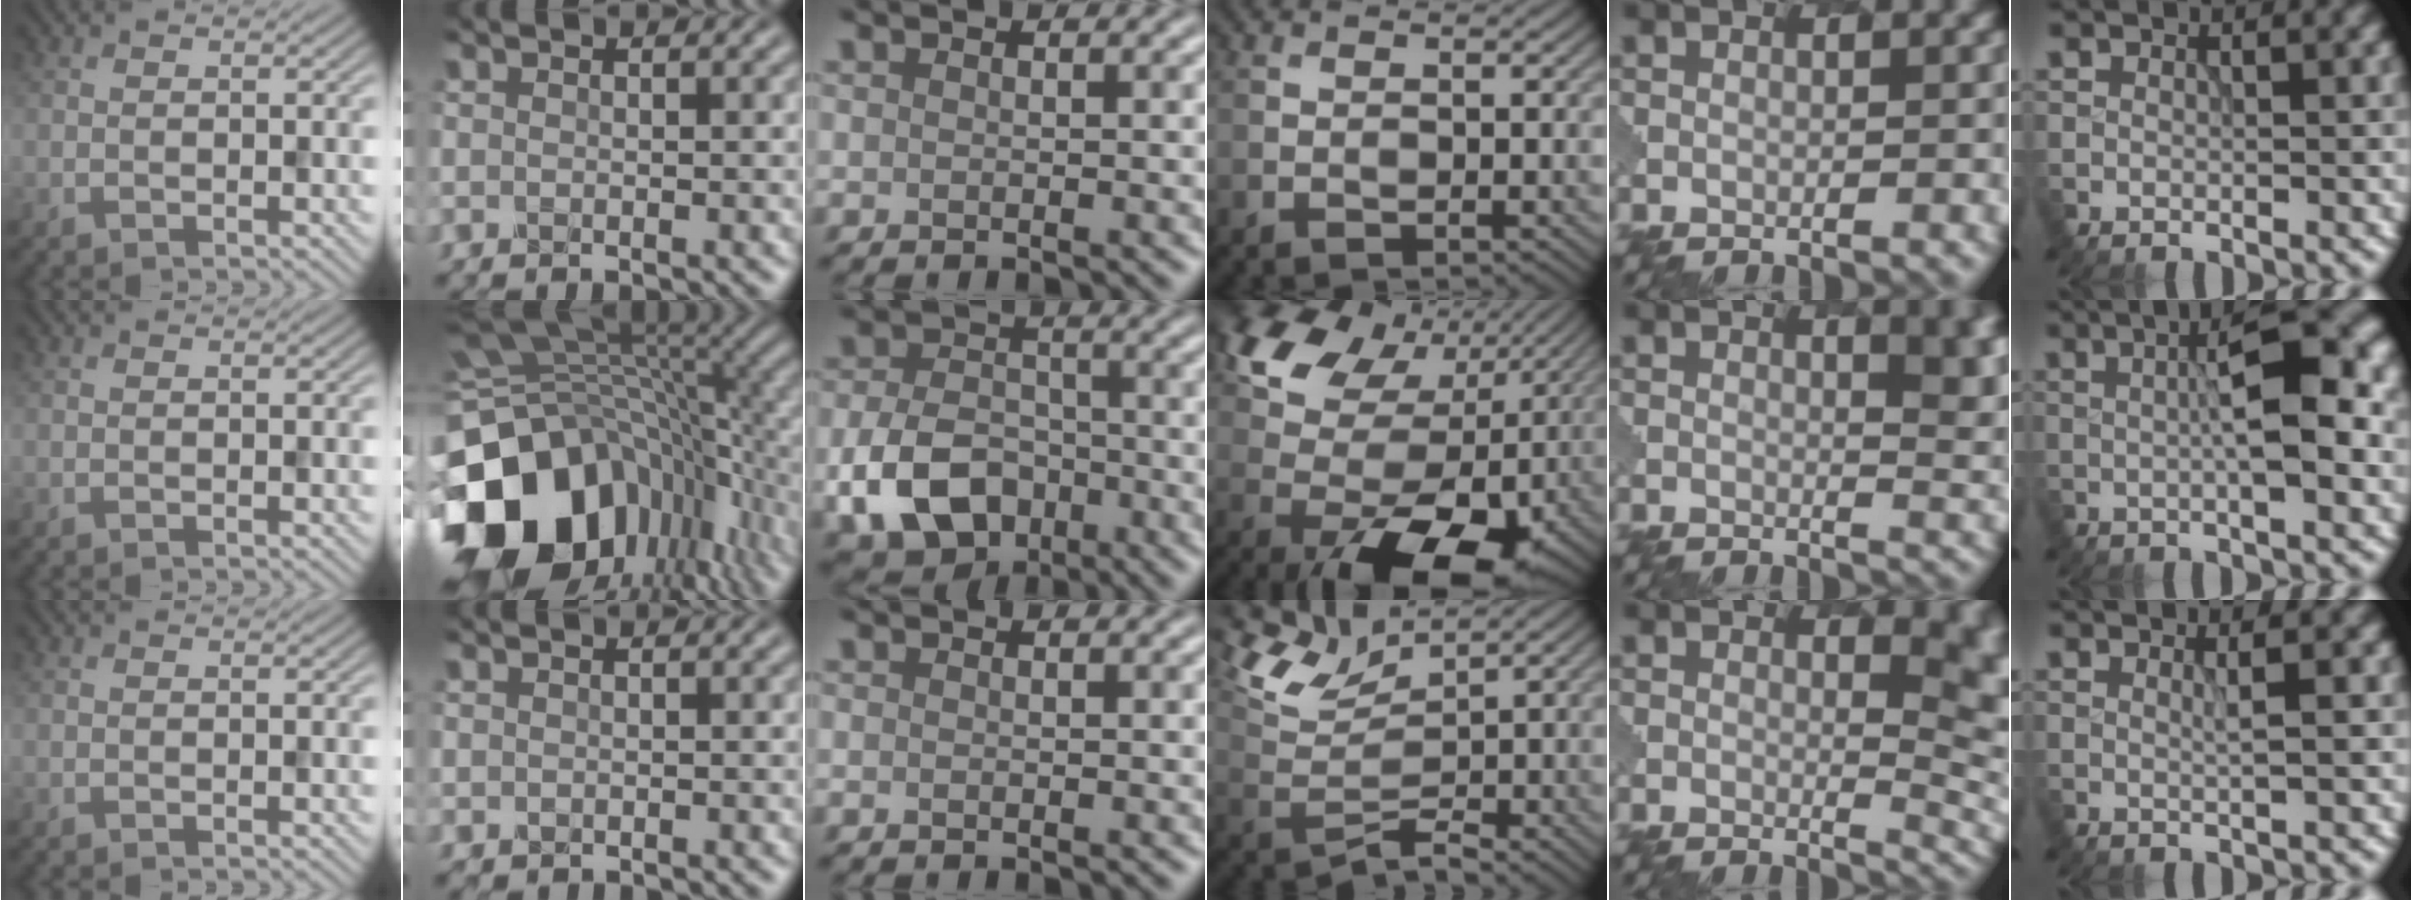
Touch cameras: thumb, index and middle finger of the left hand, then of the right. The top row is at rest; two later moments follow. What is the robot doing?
{"motion": "dispense", "object": "glue stick"}